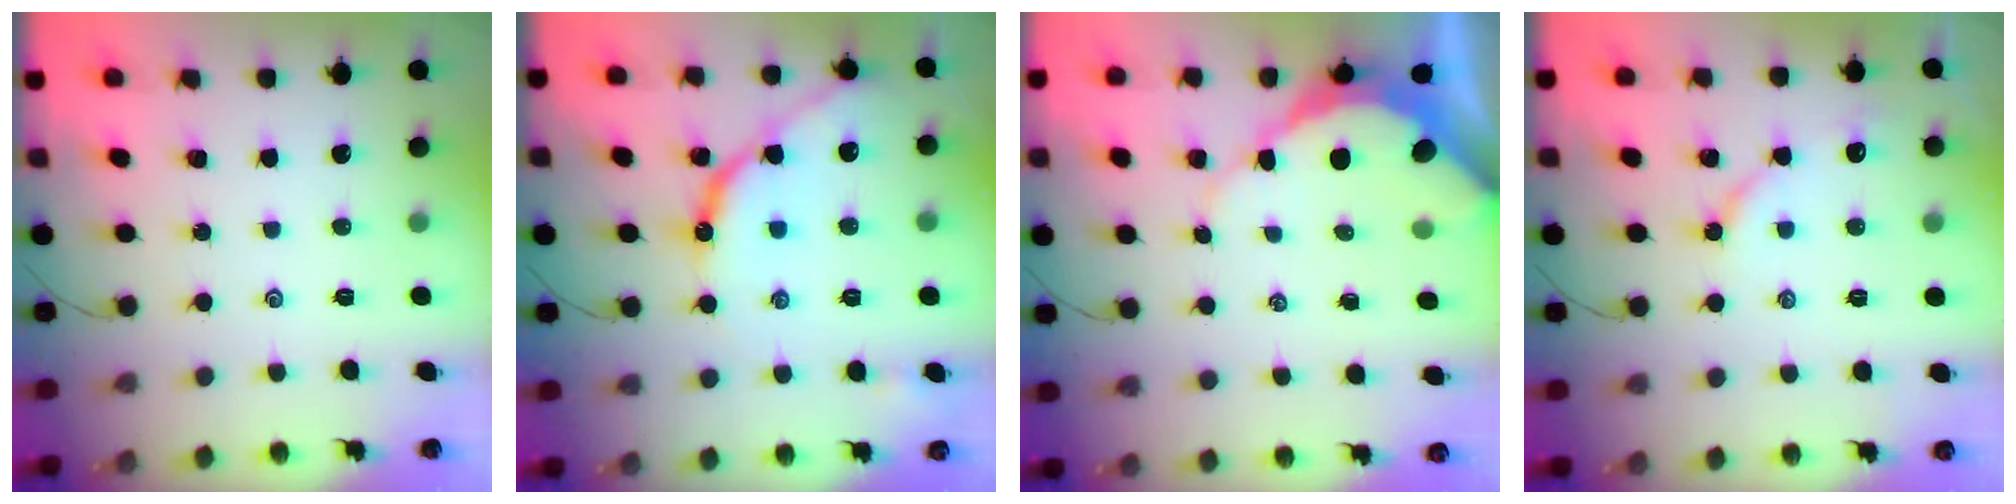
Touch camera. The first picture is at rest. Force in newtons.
{"total": 10.3, "press": 10.2, "slide": 0.8}
{"total": 8.7, "press": 8.6, "slide": 0.7}
{"total": 4.6, "press": 4.6, "slide": 0.5}